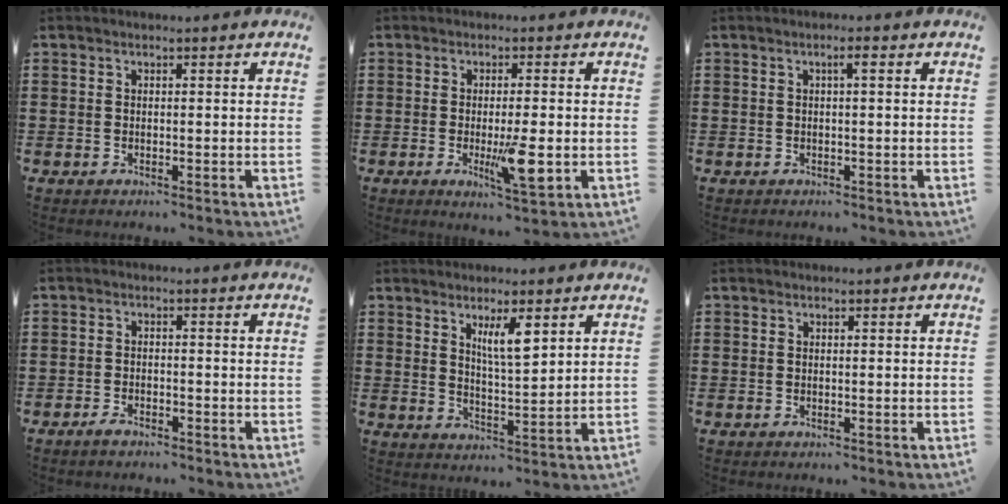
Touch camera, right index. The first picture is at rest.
{"total": 7.2, "force": [-1.8, 1.5, 6.8], "torque": [-0.131, -0.017, -0.030]}
{"total": 1.5, "force": [0.3, 0.1, 1.5], "torque": [-0.027, 0.003, 0.004]}
{"total": 1.6, "force": [-1.4, 0.5, 0.5], "torque": [-0.013, 0.002, -0.029]}
{"total": 5.0, "force": [2.8, 1.1, 4.1], "torque": [-0.078, 0.002, 0.045]}
{"total": 0.0}